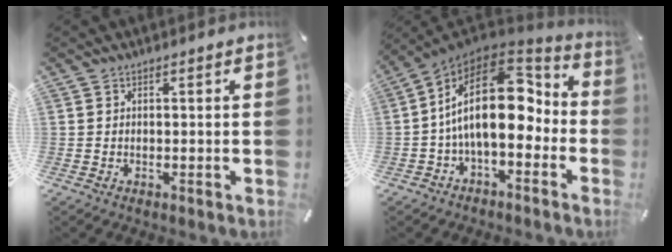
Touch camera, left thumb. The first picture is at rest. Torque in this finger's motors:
{"motor_torque": [0.51, 1.69, 1.18, -0.45, 0.71]}